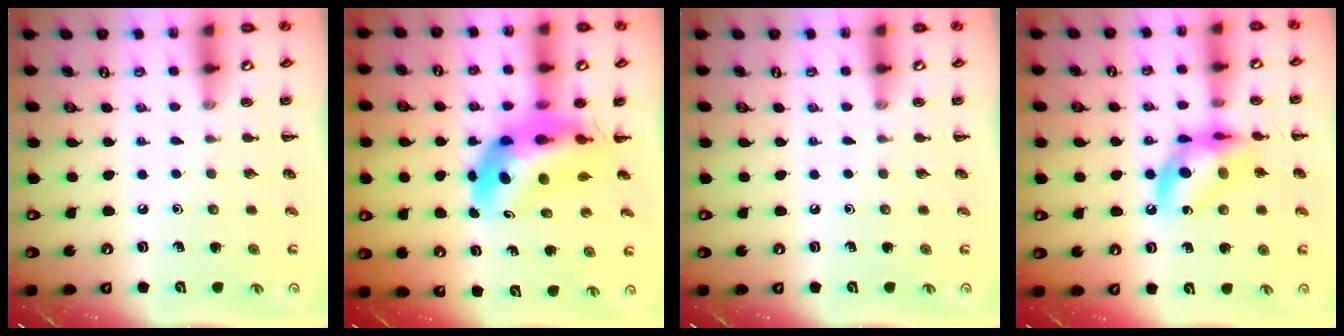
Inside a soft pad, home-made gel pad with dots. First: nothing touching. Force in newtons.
{"total": 10.7, "press": 10.2, "slide": 3.4}
{"total": 0.0}
{"total": 12.2, "press": 11.9, "slide": 2.7}